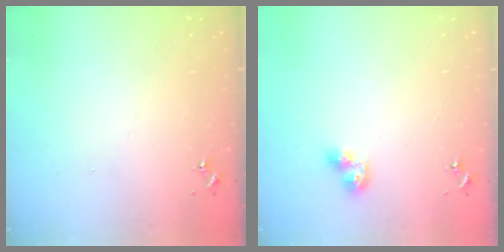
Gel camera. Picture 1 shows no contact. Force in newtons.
{"total": 6.9, "press": 6.9, "slide": 0.7}